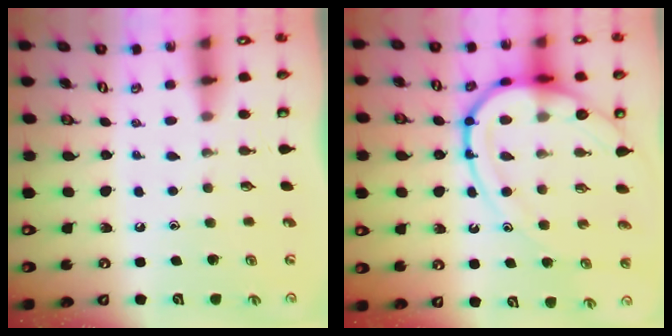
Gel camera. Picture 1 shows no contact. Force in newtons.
{"total": 18.1, "press": 18.0, "slide": 1.8}